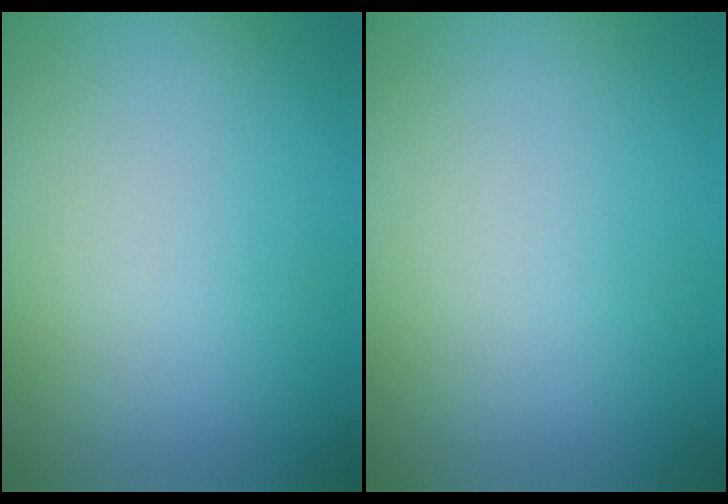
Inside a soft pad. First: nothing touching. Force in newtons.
{"total": 0.0}